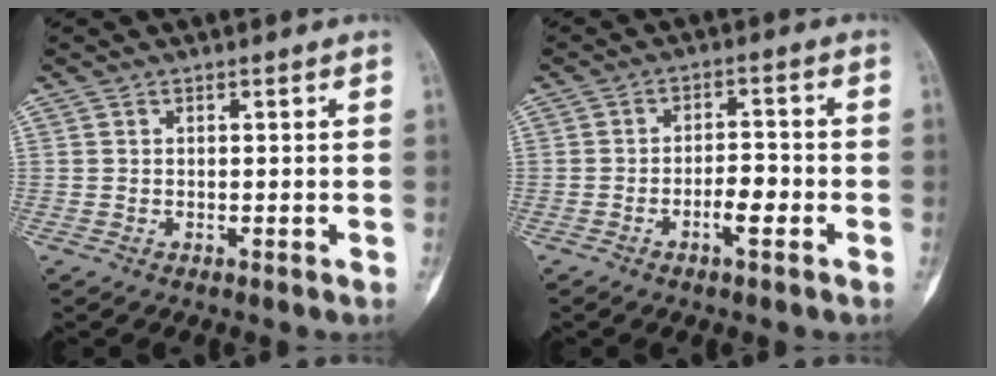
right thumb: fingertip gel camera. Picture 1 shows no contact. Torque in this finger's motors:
{"motor_torque": [0.04, 0.58, 0.02, 0.12, -0.04]}